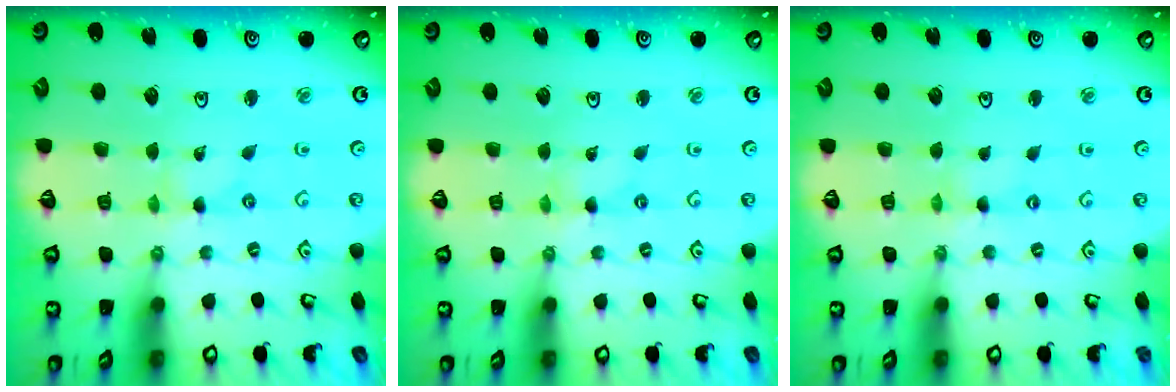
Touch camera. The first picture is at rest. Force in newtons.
{"total": 0.0}
{"total": 0.0}